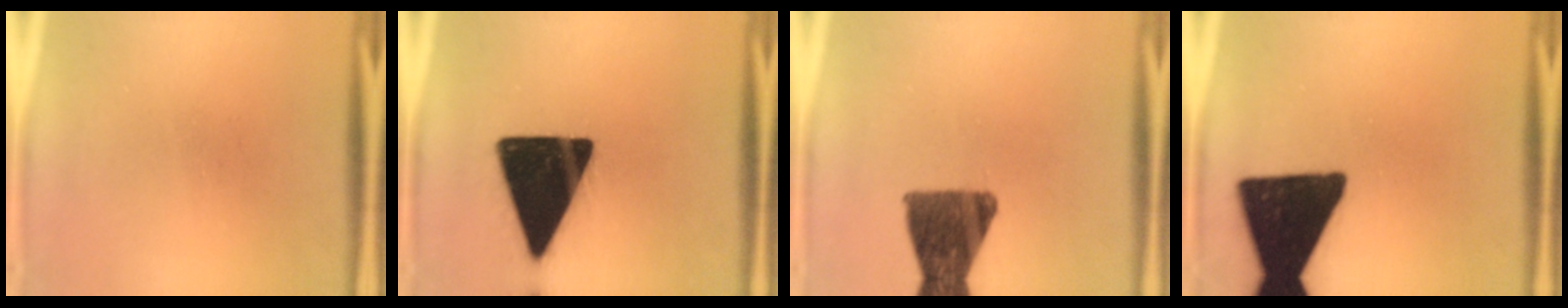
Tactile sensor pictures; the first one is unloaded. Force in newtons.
{"total": 19.9}
{"total": 11.9}
{"total": 19.0}